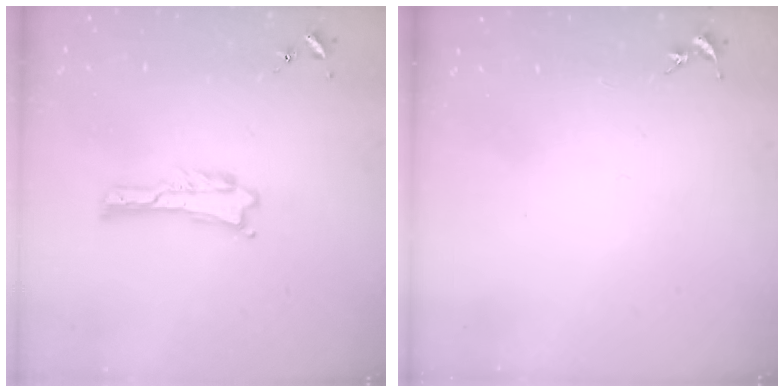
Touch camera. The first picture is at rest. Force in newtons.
{"total": 0.0}